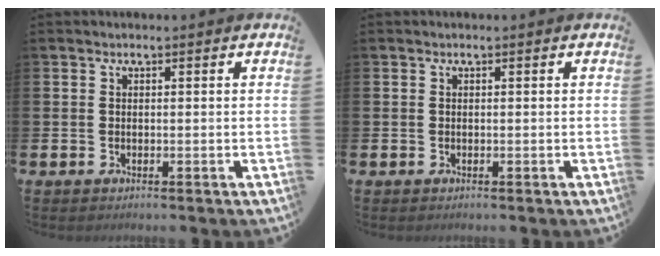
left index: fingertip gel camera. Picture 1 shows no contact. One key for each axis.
{"total": 0.0}